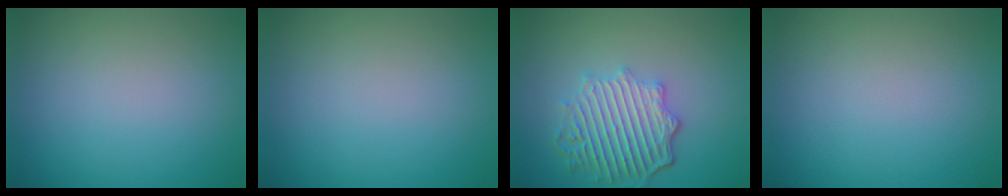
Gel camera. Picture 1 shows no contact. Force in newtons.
{"total": 0.0}
{"total": 5.7, "press": 4.5, "slide": 3.5}
{"total": 0.0}